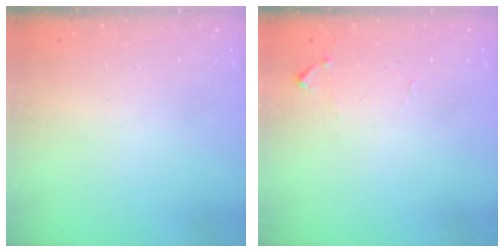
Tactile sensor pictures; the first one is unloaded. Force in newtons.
{"total": 5.8, "press": 5.7, "slide": 0.4}